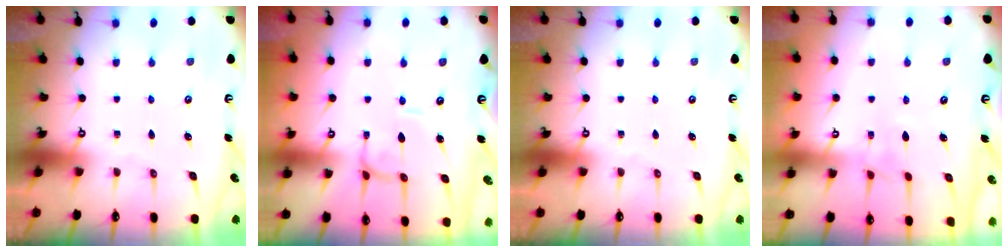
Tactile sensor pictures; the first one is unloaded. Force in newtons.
{"total": 0.9, "press": 0.8, "slide": 0.4}
{"total": 0.0}
{"total": 2.8, "press": 2.7, "slide": 0.8}